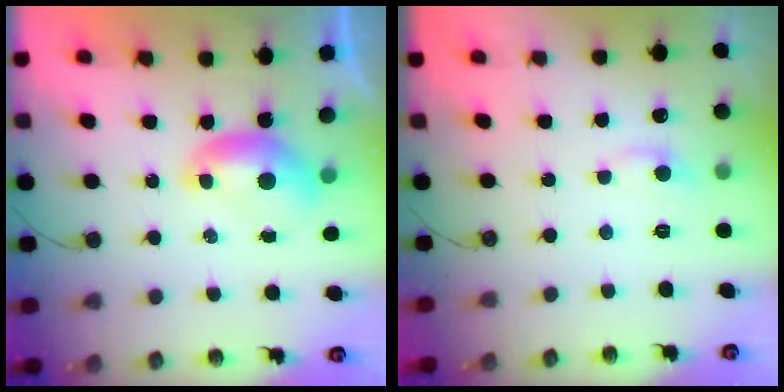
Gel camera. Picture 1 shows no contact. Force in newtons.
{"total": 0.0}